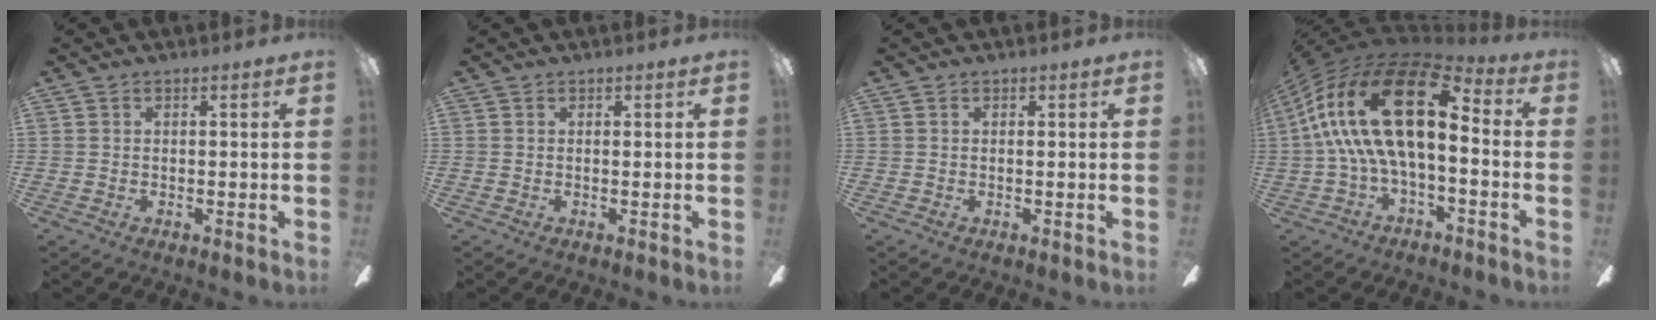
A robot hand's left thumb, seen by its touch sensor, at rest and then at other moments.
{"total": 0.0}
{"total": 0.0}
{"total": 22.8, "force": [5.0, 10.6, 19.5], "torque": [-0.385, -0.021, 0.086]}